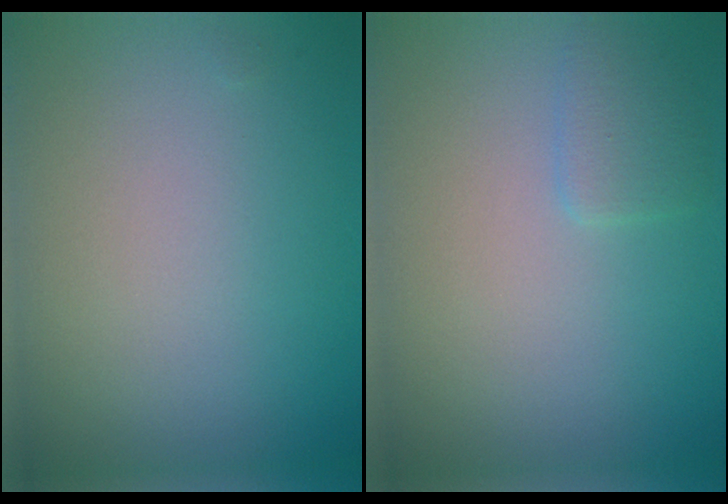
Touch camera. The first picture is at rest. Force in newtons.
{"total": 1.4, "press": 1.4, "slide": 0.0}